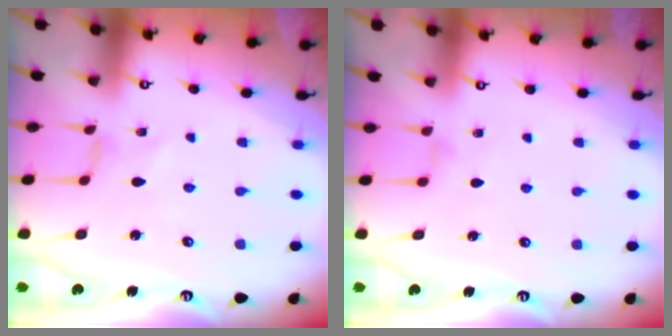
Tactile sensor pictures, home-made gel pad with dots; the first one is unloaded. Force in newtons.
{"total": 4.4, "press": 4.4, "slide": 0.6}